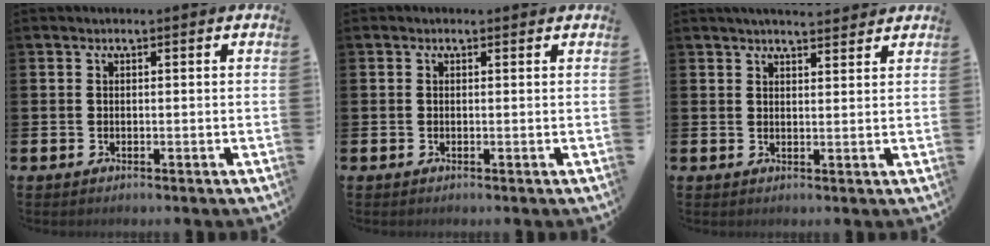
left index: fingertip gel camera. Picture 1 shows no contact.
{"total": 0.0}
{"total": 3.2, "force": [3.1, 0.2, 0.5], "torque": [-0.006, -0.015, 0.054]}